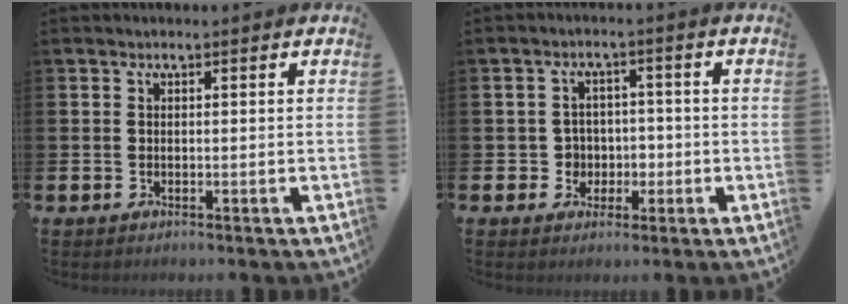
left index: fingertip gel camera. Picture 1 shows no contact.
{"total": 3.4, "force": [-0.5, 3.4, 0.2], "torque": [-0.017, 0.006, -0.018]}